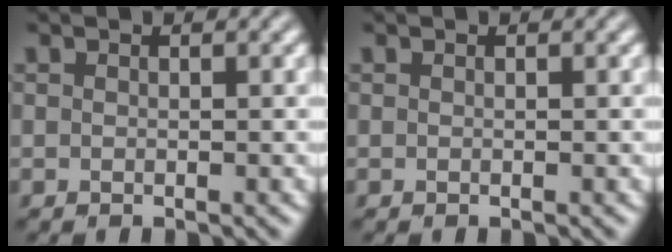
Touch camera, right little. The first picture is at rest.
{"total": 0.0}